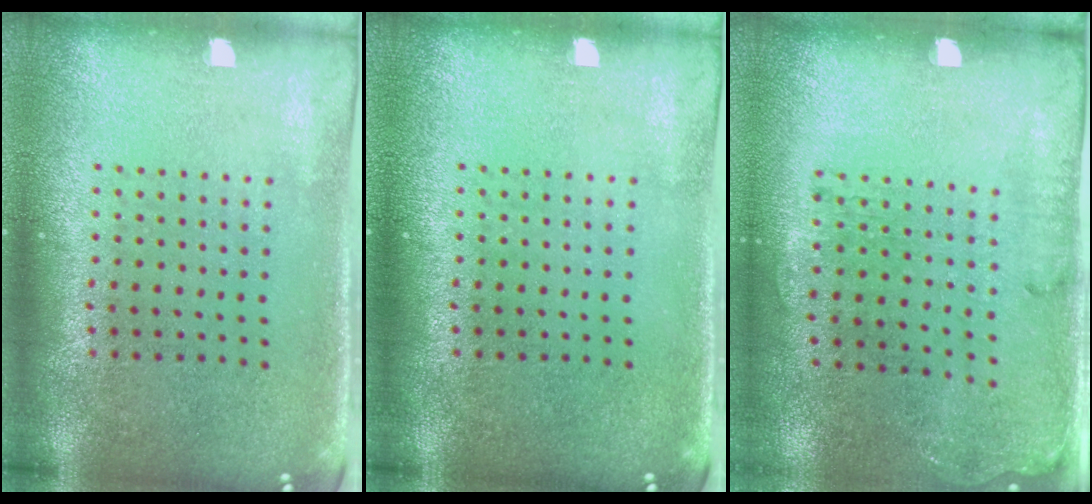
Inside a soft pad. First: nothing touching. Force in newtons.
{"total": 0.0}
{"total": 1.7, "press": 1.2, "slide": 1.2}